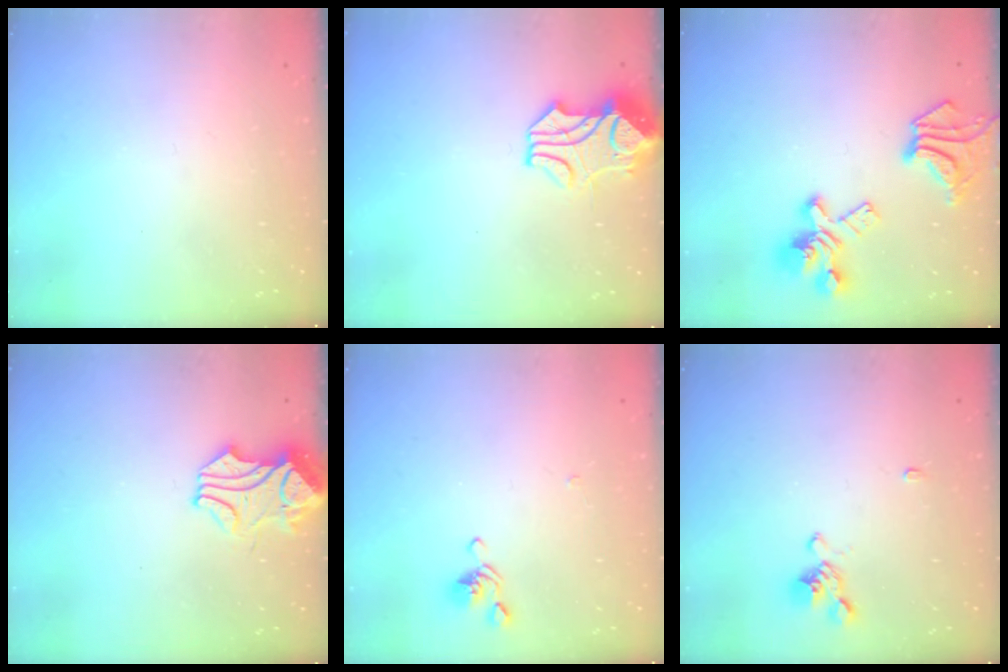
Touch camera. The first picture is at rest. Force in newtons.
{"total": 2.1, "press": 1.8, "slide": 1.1}
{"total": 10.8, "press": 10.4, "slide": 2.6}
{"total": 1.0, "press": 0.6, "slide": 0.8}
{"total": 2.6, "press": 2.5, "slide": 0.6}
{"total": 1.7, "press": 1.5, "slide": 0.9}